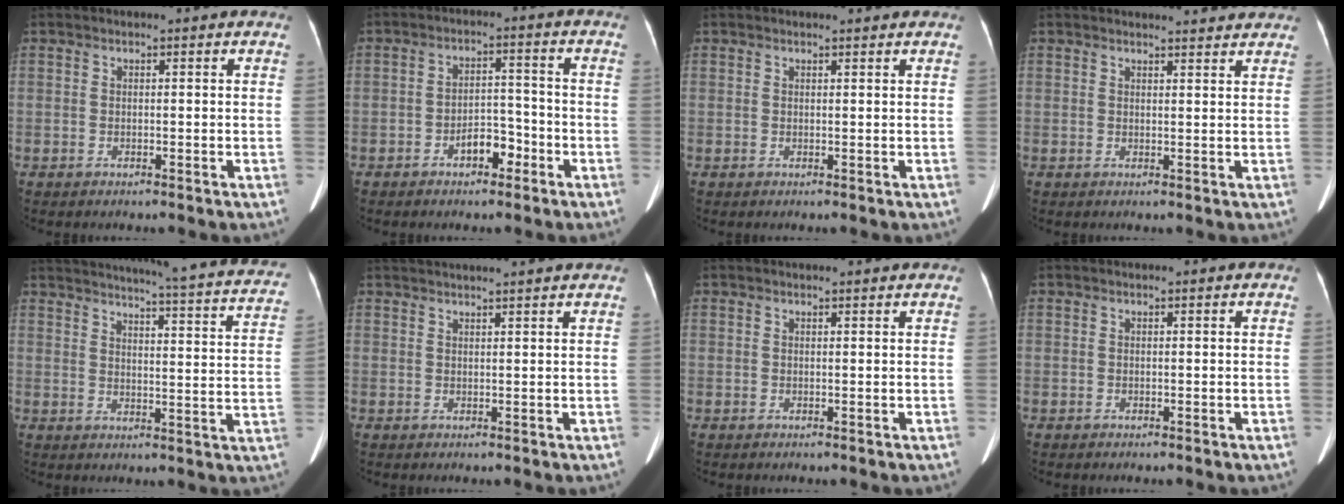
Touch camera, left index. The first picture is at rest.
{"total": 4.6, "force": [-2.7, 2.3, 3.0], "torque": [-0.051, 0.016, -0.044]}
{"total": 1.3, "force": [1.2, 0.1, 0.3], "torque": [-0.010, 0.003, 0.014]}
{"total": 5.2, "force": [5.0, 0.7, 1.2], "torque": [-0.014, 0.005, 0.048]}
{"total": 26.6, "force": [23.7, 2.0, 11.9], "torque": [-0.168, -0.058, 0.269]}
{"total": 8.7, "force": [7.9, -0.7, 3.7], "torque": [-0.053, 0.033, 0.098]}
{"total": 1.0, "force": [1.0, 0.0, 0.2], "torque": [-0.009, 0.003, 0.012]}
{"total": 0.0}